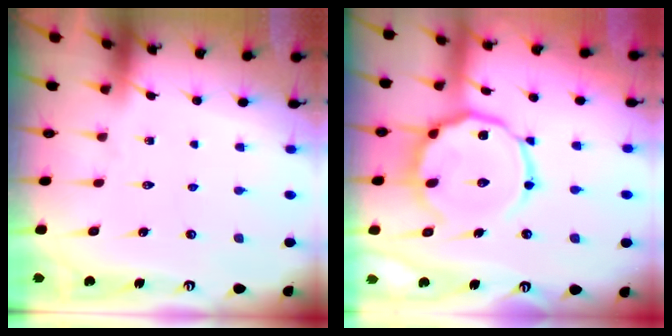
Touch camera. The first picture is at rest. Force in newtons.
{"total": 14.1, "press": 14.0, "slide": 1.3}